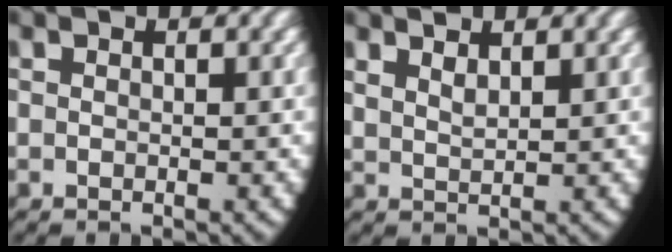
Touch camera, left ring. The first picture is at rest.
{"total": 2.0, "force": [1.8, 0.4, 0.8], "torque": [-0.017, -0.006, 0.040]}